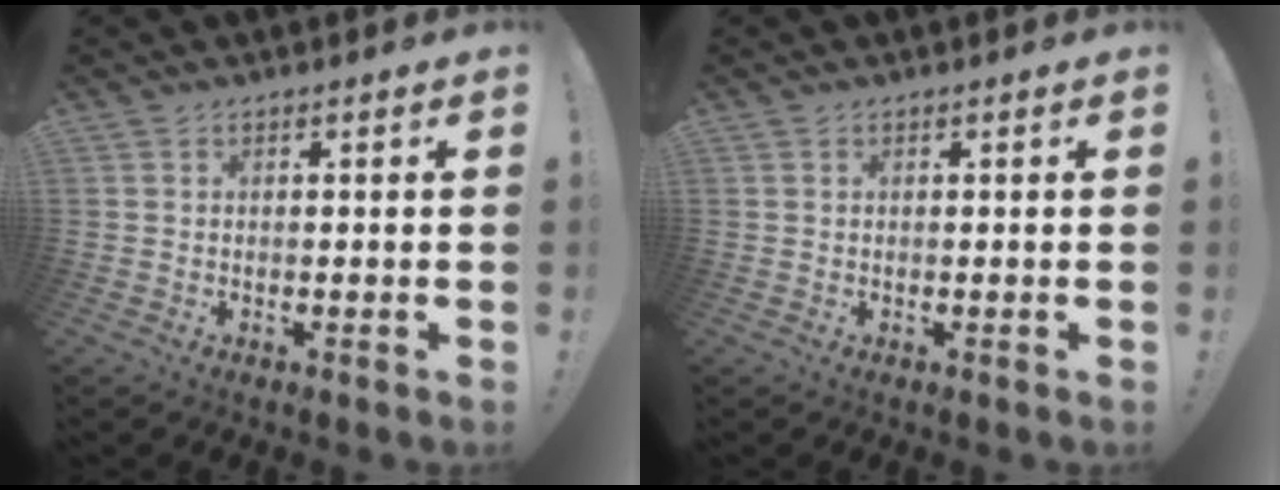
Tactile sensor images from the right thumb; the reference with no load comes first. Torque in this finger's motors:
{"motor_torque": [0.01, 0.20, -0.01, 0.00, 0.00]}